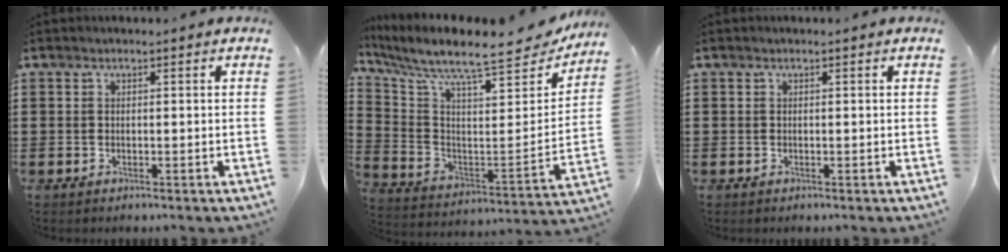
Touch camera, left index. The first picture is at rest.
{"total": 8.4, "force": [7.4, 0.8, 4.0], "torque": [-0.099, -0.075, 0.116]}
{"total": 0.0}